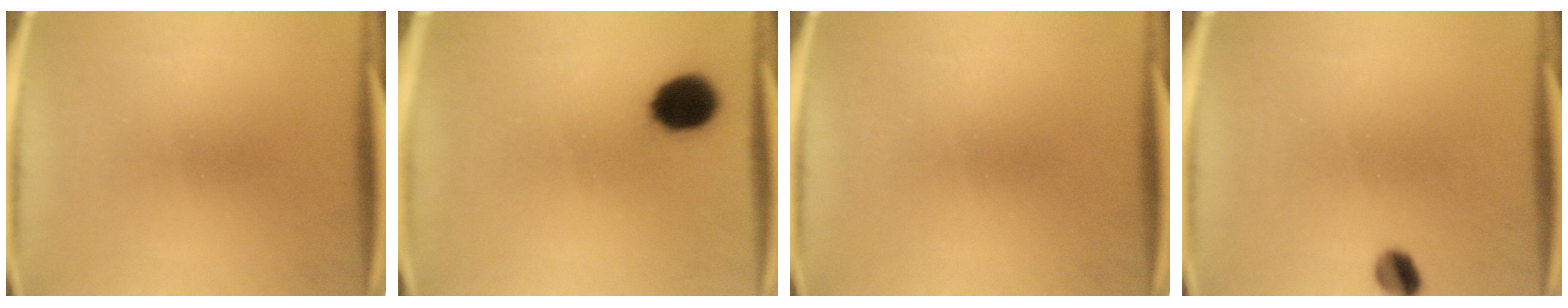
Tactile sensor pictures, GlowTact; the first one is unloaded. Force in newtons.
{"total": 8.7}
{"total": 0.0}
{"total": 3.5}